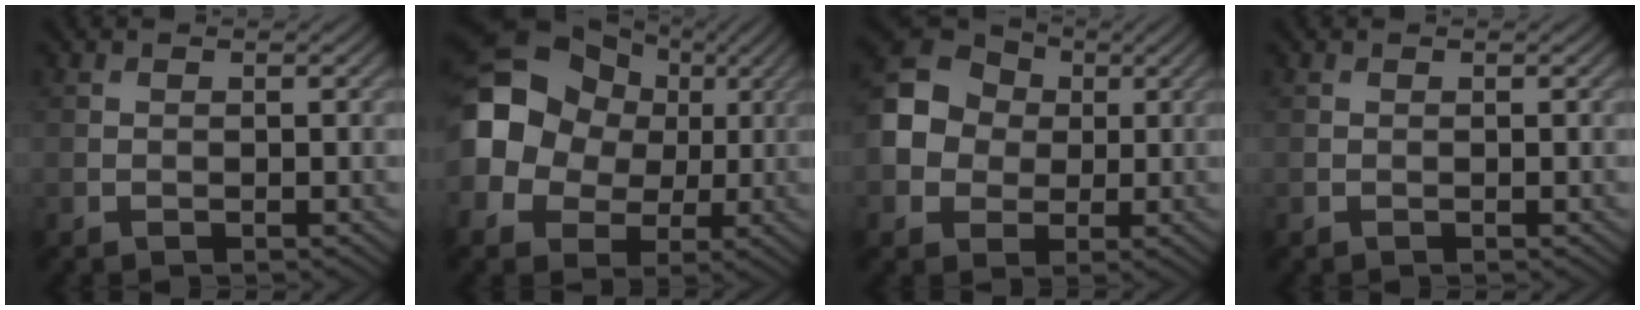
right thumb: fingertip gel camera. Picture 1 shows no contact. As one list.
[{"total": 13.9, "force": [1.6, 11.6, 7.6], "torque": [-0.188, 0.009, 0.012]}, {"total": 11.1, "force": [0.7, 9.9, 5.1], "torque": [-0.155, 0.021, -0.009]}, {"total": 0.0}]